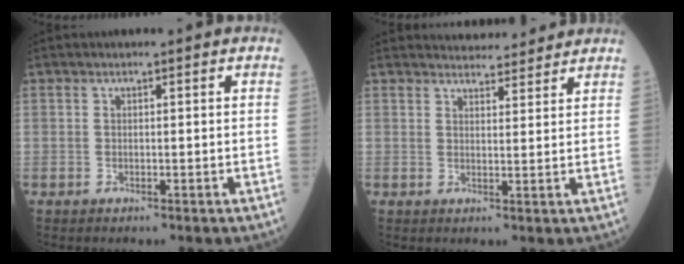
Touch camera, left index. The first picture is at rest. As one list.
[{"total": 6.4, "force": [6.2, 1.2, 1.0], "torque": [-0.013, 0.012, 0.077]}]